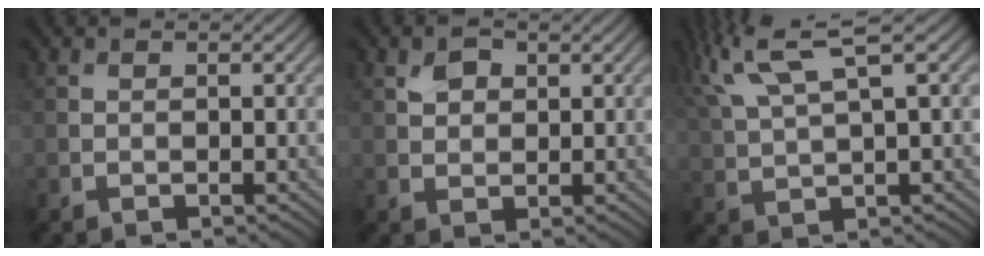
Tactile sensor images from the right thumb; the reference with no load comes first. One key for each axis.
{"total": 2.2, "fx": 1.1, "fy": 1.5, "fz": 1.3, "tx": -0.027, "ty": 0.002, "tz": 0.021}
{"total": 8.8, "fx": 4.8, "fy": 2.1, "fz": 7.0, "tx": -0.159, "ty": 0.029, "tz": 0.098}